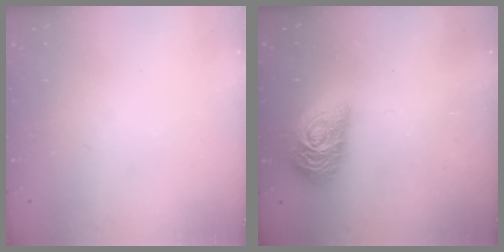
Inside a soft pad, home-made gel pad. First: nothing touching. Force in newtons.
{"total": 15.8, "press": 15.7, "slide": 0.9}